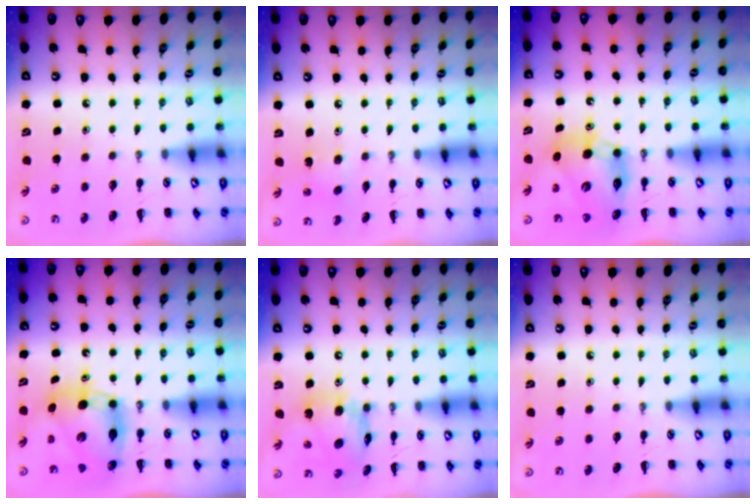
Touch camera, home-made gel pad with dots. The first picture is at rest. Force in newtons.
{"total": 2.4, "press": 2.2, "slide": 0.7}
{"total": 11.9, "press": 11.4, "slide": 3.5}
{"total": 7.9, "press": 7.6, "slide": 2.0}
{"total": 14.4, "press": 14.3, "slide": 1.7}
{"total": 0.0}